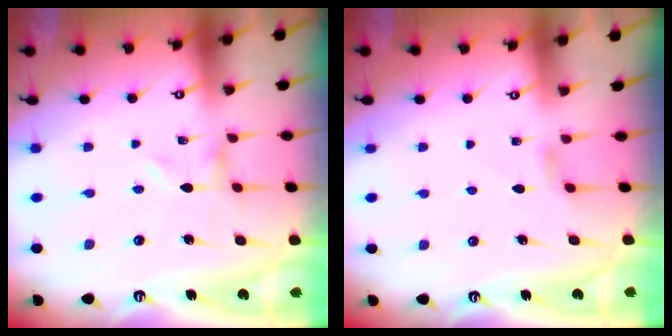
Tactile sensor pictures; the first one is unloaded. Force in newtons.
{"total": 2.2, "press": 2.1, "slide": 0.5}